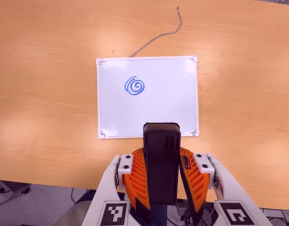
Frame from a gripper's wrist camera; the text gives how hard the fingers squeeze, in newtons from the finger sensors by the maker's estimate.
{"total": 10.9, "left": 8.6, "right": 13.2}